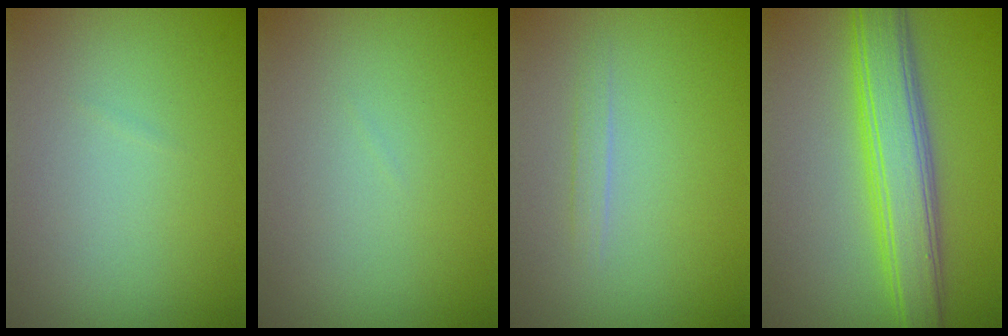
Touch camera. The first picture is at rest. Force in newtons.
{"total": 0.0}
{"total": 0.8, "press": 0.8, "slide": 0.0}
{"total": 6.1, "press": 6.1, "slide": 0.3}